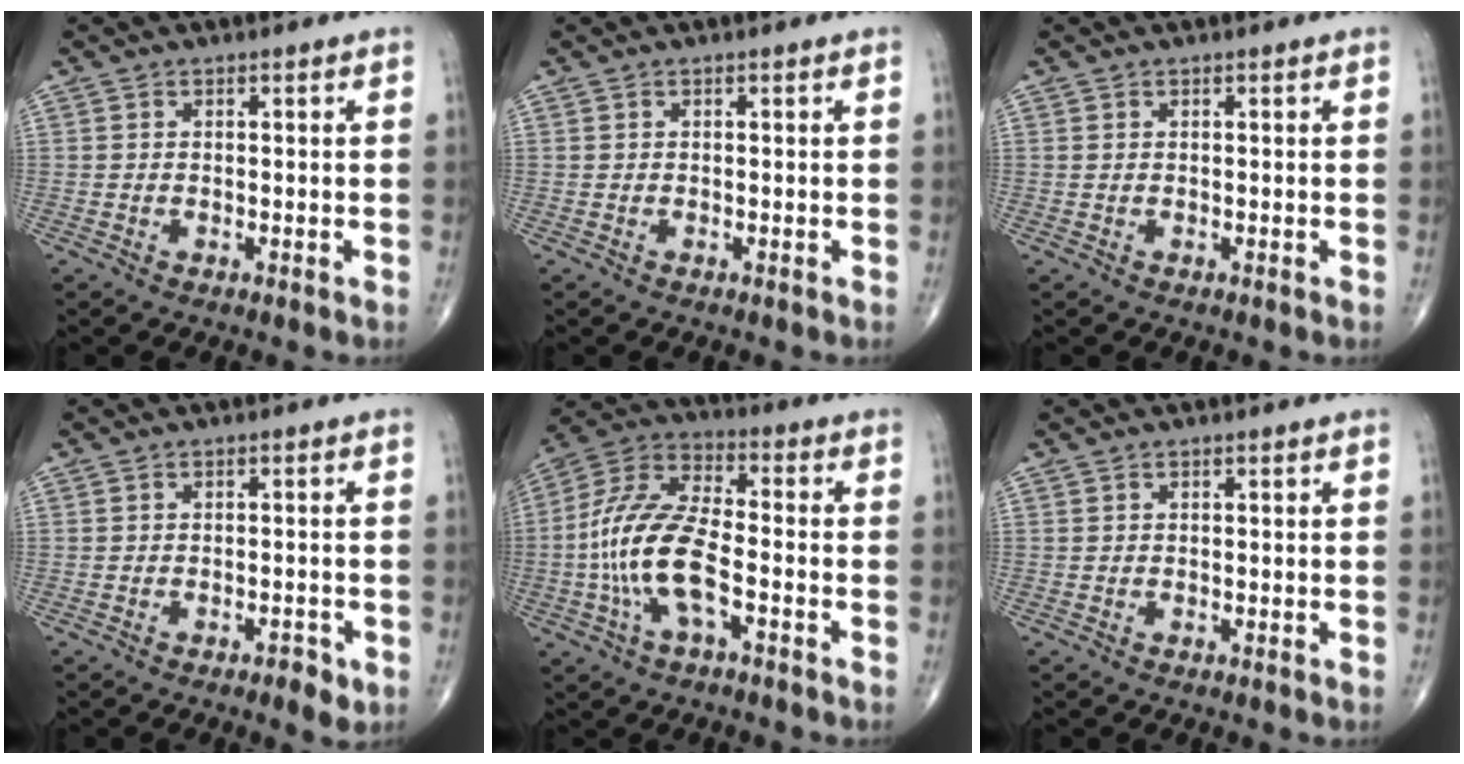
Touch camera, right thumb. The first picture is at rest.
{"total": 0.0}
{"total": 0.0}
{"total": 2.9, "force": [-1.6, 1.1, 2.2], "torque": [-0.029, 0.006, -0.021]}
{"total": 15.1, "force": [-3.8, 6.5, 13.2], "torque": [-0.279, 0.037, -0.075]}
{"total": 0.0}